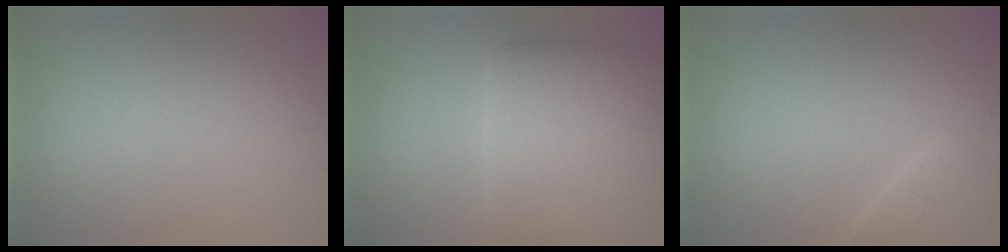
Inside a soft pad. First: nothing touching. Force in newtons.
{"total": 10.9, "press": 10.9, "slide": 0.3}
{"total": 1.9, "press": 1.9, "slide": 0.1}